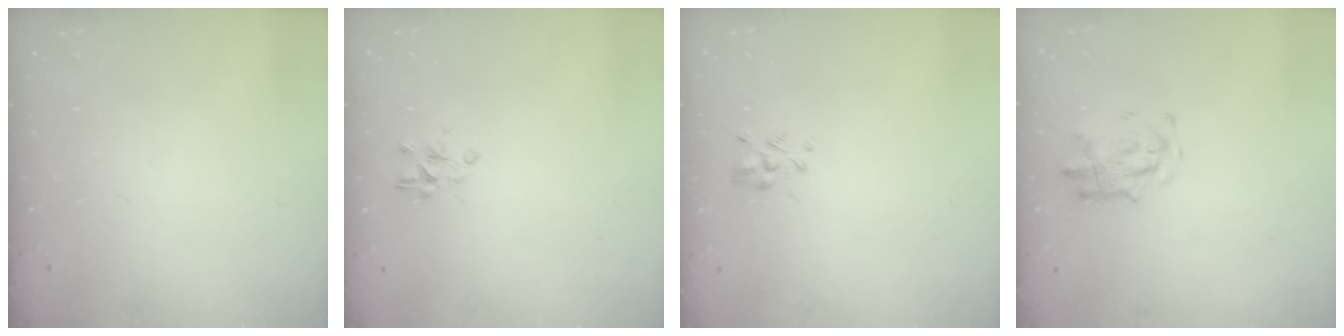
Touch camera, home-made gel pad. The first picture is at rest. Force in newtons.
{"total": 2.9, "press": 2.8, "slide": 0.6}
{"total": 2.0, "press": 1.8, "slide": 0.9}
{"total": 4.5, "press": 4.4, "slide": 0.9}